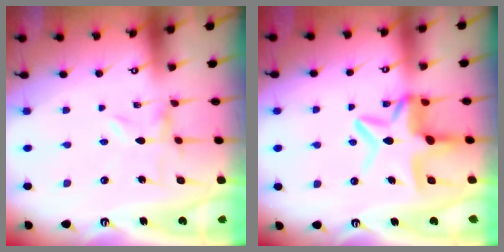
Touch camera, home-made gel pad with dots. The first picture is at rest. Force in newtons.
{"total": 12.1, "press": 12.1, "slide": 1.1}